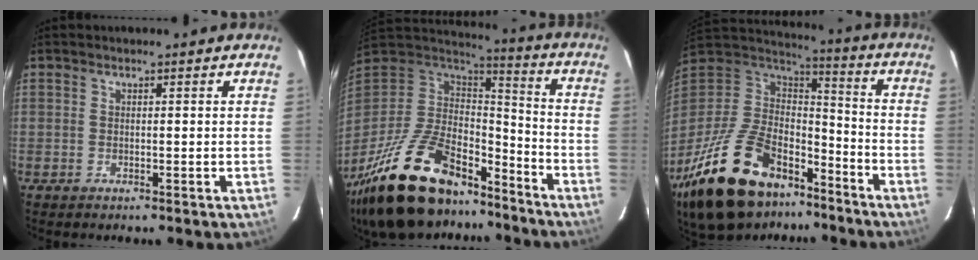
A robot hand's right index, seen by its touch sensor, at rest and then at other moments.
{"total": 30.2, "force": [-21.0, 13.5, 17.0], "torque": [-0.342, -0.008, -0.328]}
{"total": 30.7, "force": [-19.6, 15.8, 17.5], "torque": [-0.365, -0.012, -0.304]}